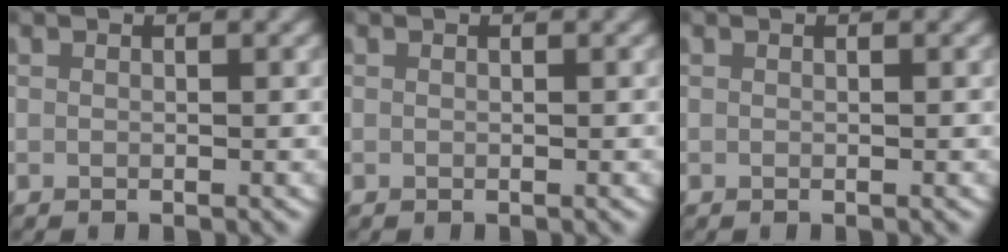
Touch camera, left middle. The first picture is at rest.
{"total": 0.0}
{"total": 0.0}